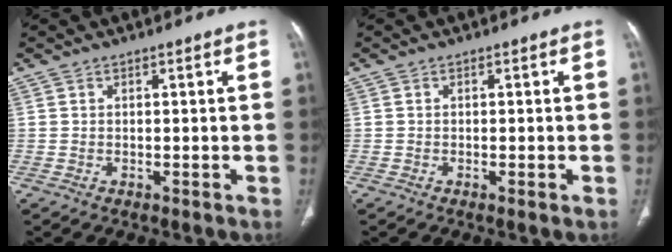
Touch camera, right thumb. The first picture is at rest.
{"total": 1.1, "force": [-0.4, 0.1, 1.0], "torque": [-0.017, -0.003, -0.004]}